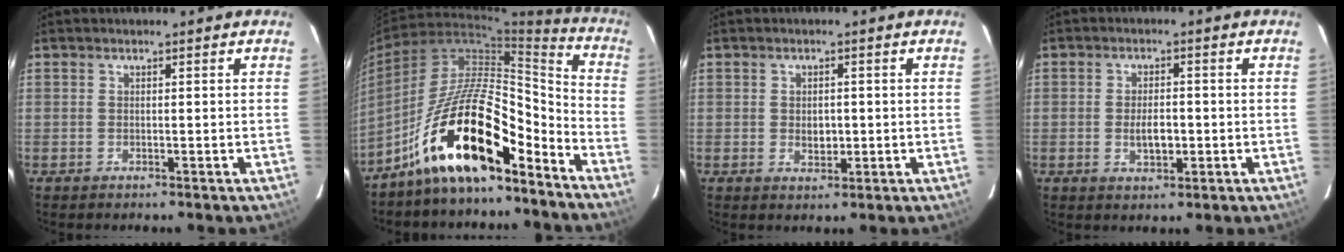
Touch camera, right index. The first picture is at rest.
{"total": 17.6, "force": [-12.1, 5.5, 11.5], "torque": [-0.204, 0.020, -0.221]}
{"total": 3.0, "force": [-0.3, 2.1, 2.1], "torque": [-0.035, 0.001, -0.003]}
{"total": 4.4, "force": [-0.8, 2.2, 3.8], "torque": [-0.071, -0.001, -0.010]}